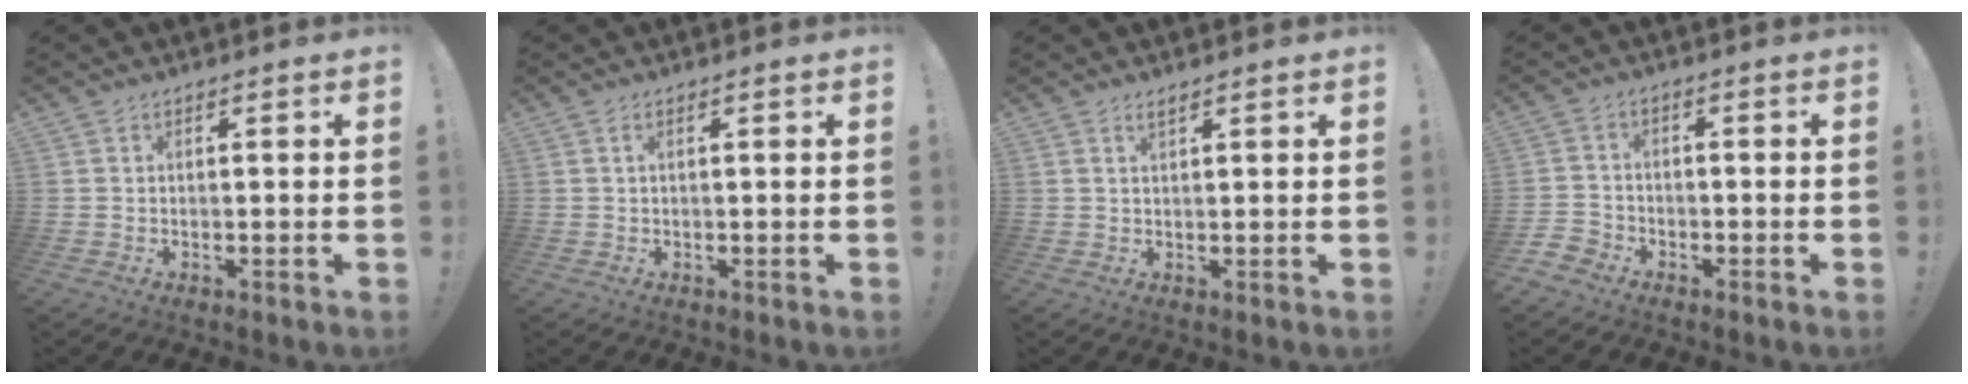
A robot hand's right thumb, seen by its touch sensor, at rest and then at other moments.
{"total": 1.1, "force": [0.1, 0.0, 1.1], "torque": [-0.030, 0.005, 0.002]}
{"total": 1.3, "force": [1.1, 0.1, 0.7], "torque": [-0.010, -0.004, 0.020]}
{"total": 3.5, "force": [-2.4, 2.4, 0.7], "torque": [-0.021, 0.009, -0.049]}